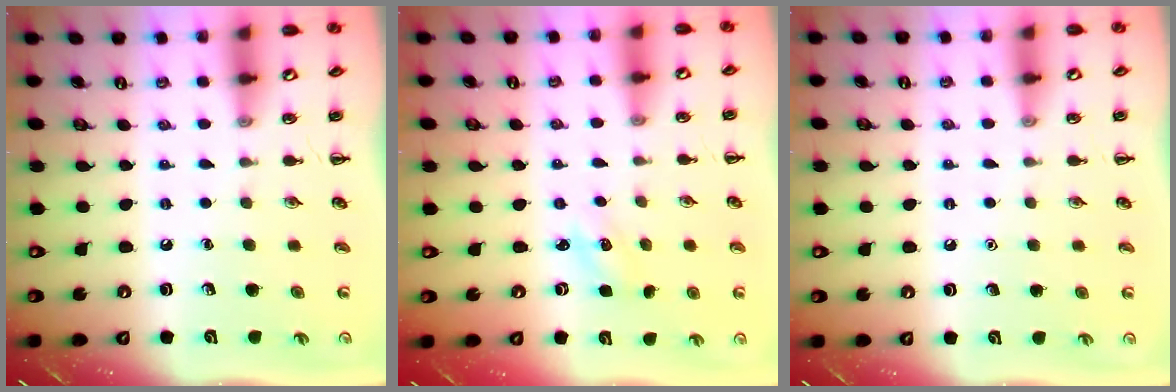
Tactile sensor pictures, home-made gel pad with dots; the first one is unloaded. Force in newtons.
{"total": 2.1, "press": 2.0, "slide": 0.6}
{"total": 1.5, "press": 1.5, "slide": 0.1}